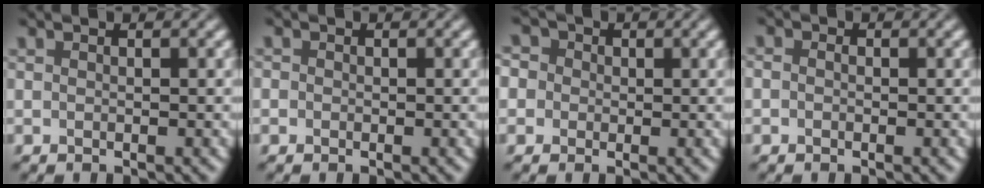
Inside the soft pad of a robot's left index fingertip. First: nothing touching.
{"total": 0.7, "force": [-0.2, 0.6, 0.1], "torque": [0.004, 0.001, -0.008]}
{"total": 5.9, "force": [2.2, 4.8, 2.7], "torque": [-0.052, 0.030, 0.002]}
{"total": 1.2, "force": [0.1, 1.1, 0.5], "torque": [-0.001, 0.004, -0.018]}